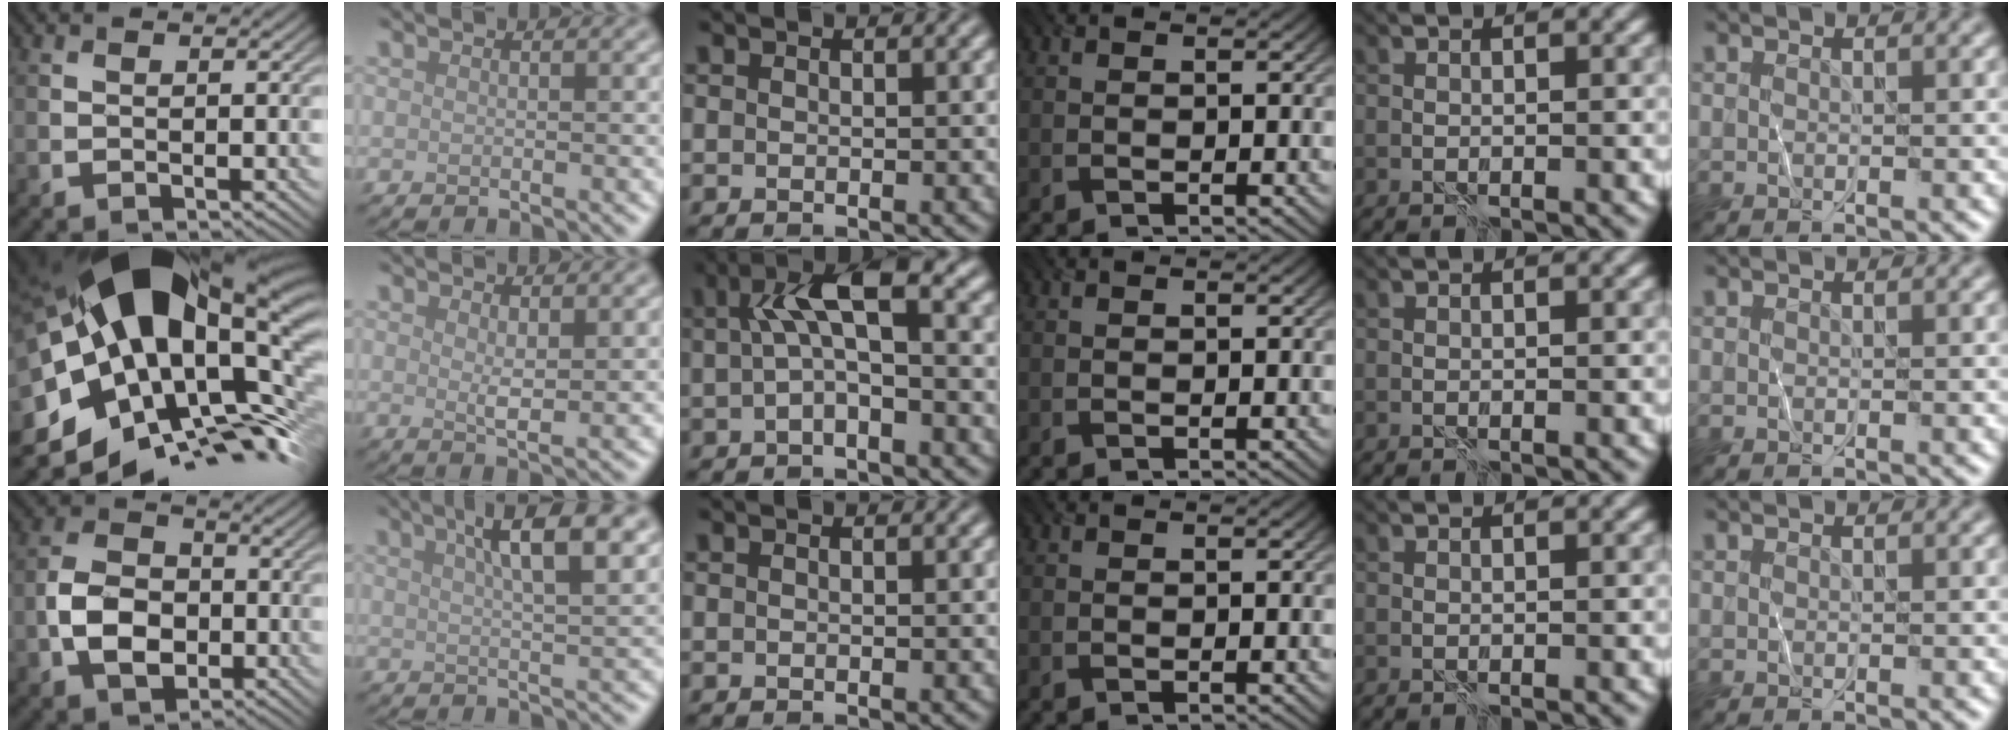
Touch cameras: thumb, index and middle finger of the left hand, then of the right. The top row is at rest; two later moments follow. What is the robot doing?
{"motion": "wrap", "object": "plastic wrap"}